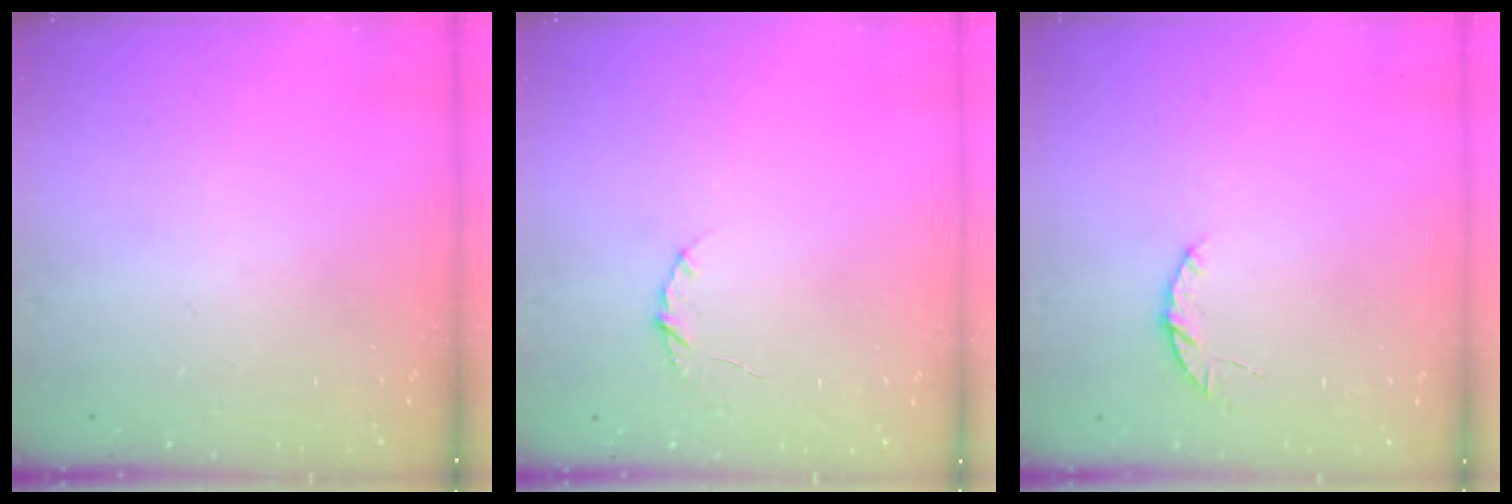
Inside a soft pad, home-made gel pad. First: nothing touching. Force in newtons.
{"total": 3.9, "press": 3.9, "slide": 0.5}
{"total": 3.8, "press": 3.8, "slide": 0.5}